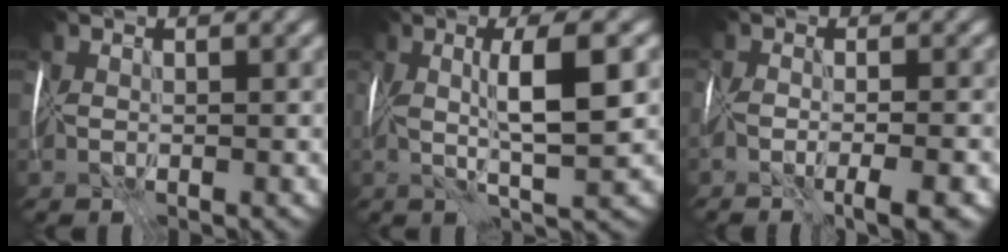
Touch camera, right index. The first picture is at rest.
{"total": 6.5, "force": [0.9, 1.1, 6.4], "torque": [-0.106, 0.007, 0.014]}
{"total": 5.1, "force": [-2.8, 1.2, 4.1], "torque": [-0.050, -0.003, -0.041]}